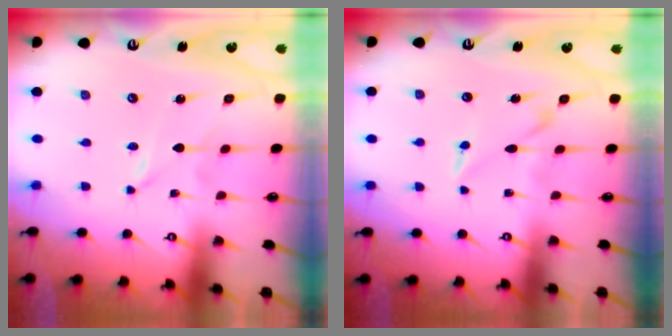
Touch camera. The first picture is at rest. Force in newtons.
{"total": 5.5, "press": 5.4, "slide": 0.7}